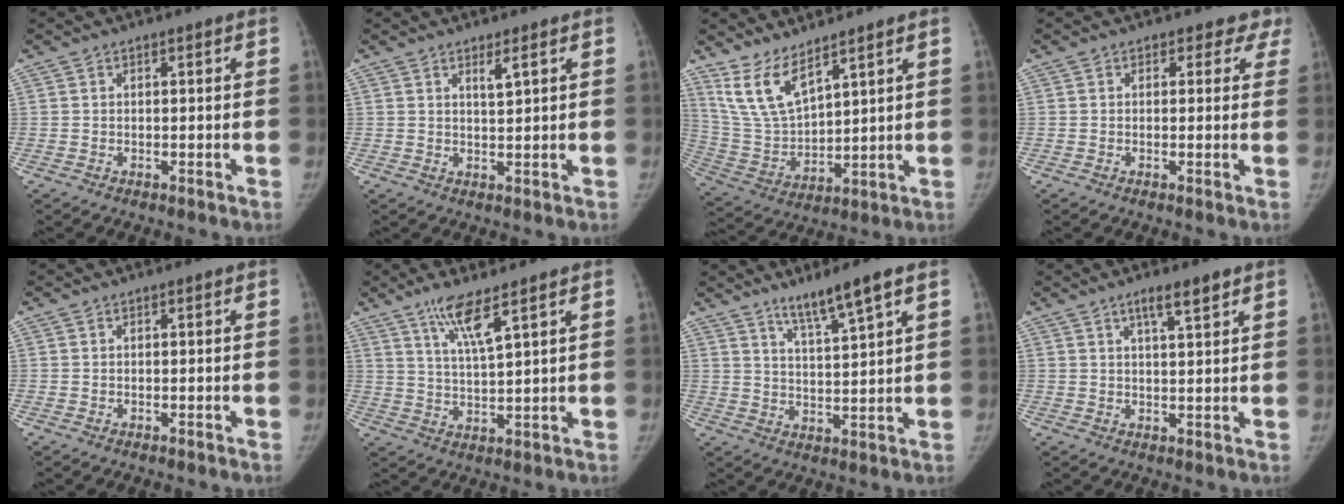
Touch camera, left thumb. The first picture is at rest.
{"total": 2.1, "force": [1.2, 0.2, 1.6], "torque": [-0.028, -0.011, 0.023]}
{"total": 10.2, "force": [7.5, 3.3, 6.1], "torque": [-0.115, -0.047, 0.174]}
{"total": 3.1, "force": [2.2, 2.1, -0.2], "torque": [0.041, -0.008, 0.002]}
{"total": 0.0}
{"total": 7.0, "force": [4.5, 0.5, 5.3], "torque": [-0.106, -0.028, 0.092]}
{"total": 7.5, "force": [5.3, -0.1, 5.3], "torque": [-0.095, -0.033, 0.099]}
{"total": 4.5, "force": [2.9, 0.7, 3.3], "torque": [-0.050, -0.015, 0.050]}